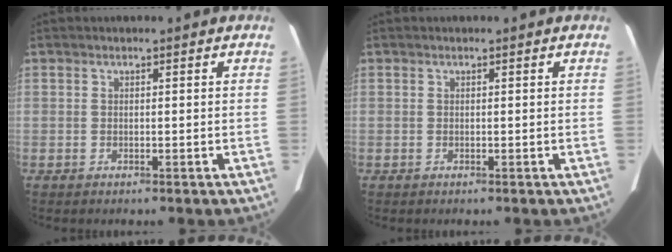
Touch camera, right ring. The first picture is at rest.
{"total": 0.0}